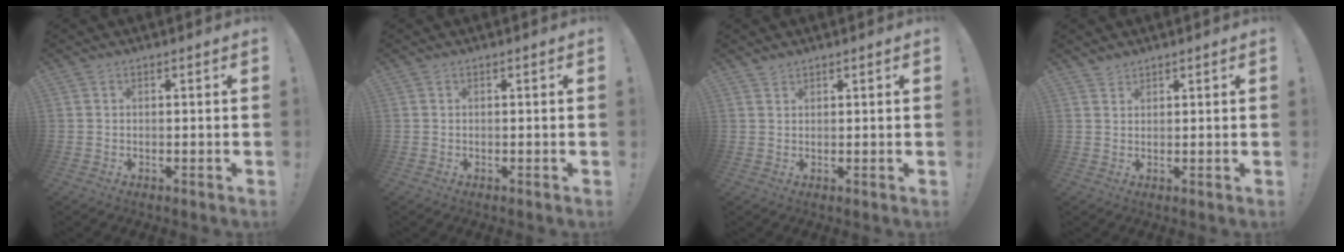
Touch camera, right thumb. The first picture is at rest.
{"total": 0.0}
{"total": 1.3, "force": [1.2, 0.4, 0.2], "torque": [-0.005, -0.005, 0.023]}
{"total": 1.7, "force": [1.6, 0.6, 0.2], "torque": [-0.005, -0.009, 0.032]}